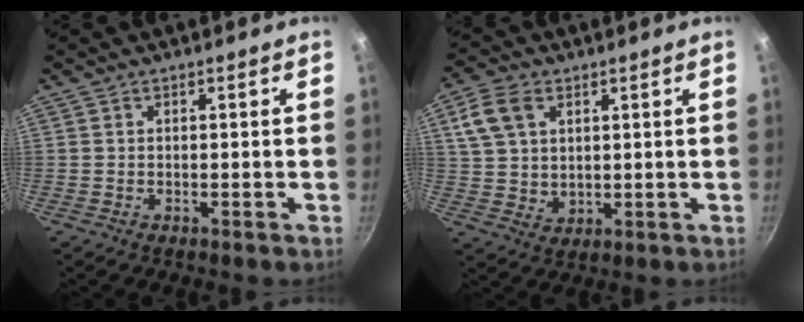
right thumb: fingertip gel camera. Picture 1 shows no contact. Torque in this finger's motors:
{"motor_torque": [-0.54, 0.70, 0.02, 0.01, 0.11]}